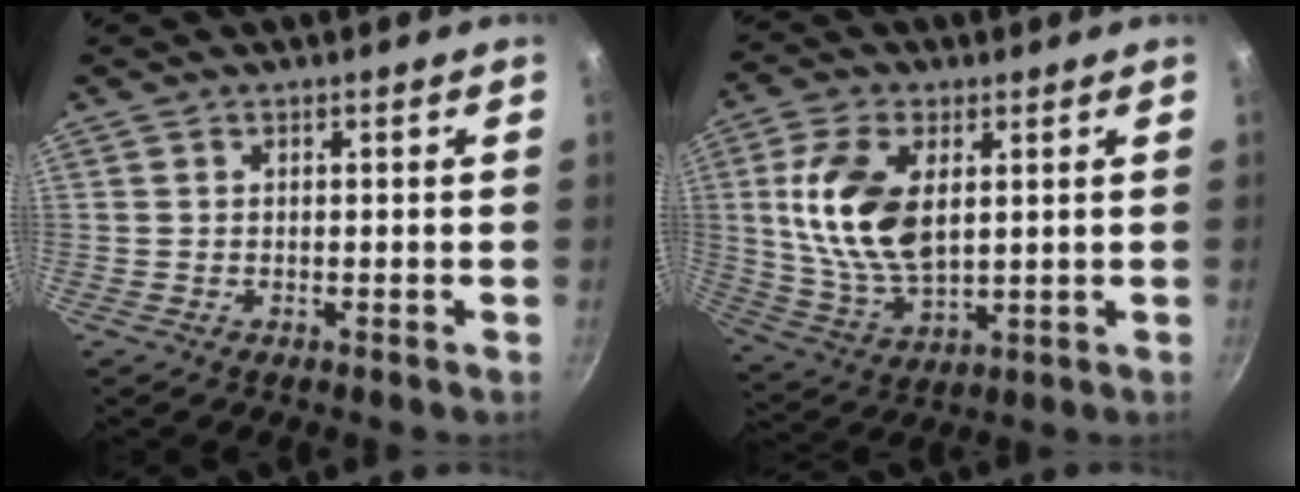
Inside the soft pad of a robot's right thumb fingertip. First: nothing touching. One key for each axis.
{"total": 14.8, "fx": 3.0, "fy": 8.3, "fz": 11.9, "tx": -0.222, "ty": -0.013, "tz": 0.065}